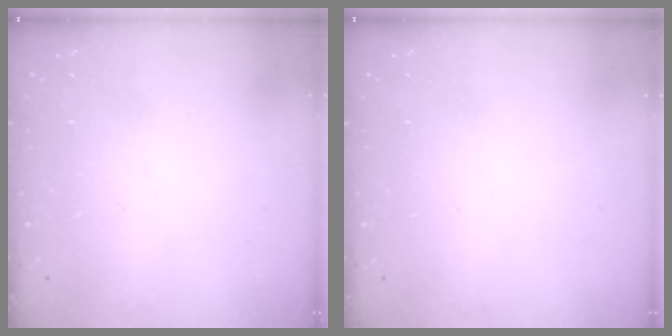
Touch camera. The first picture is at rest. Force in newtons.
{"total": 0.0}